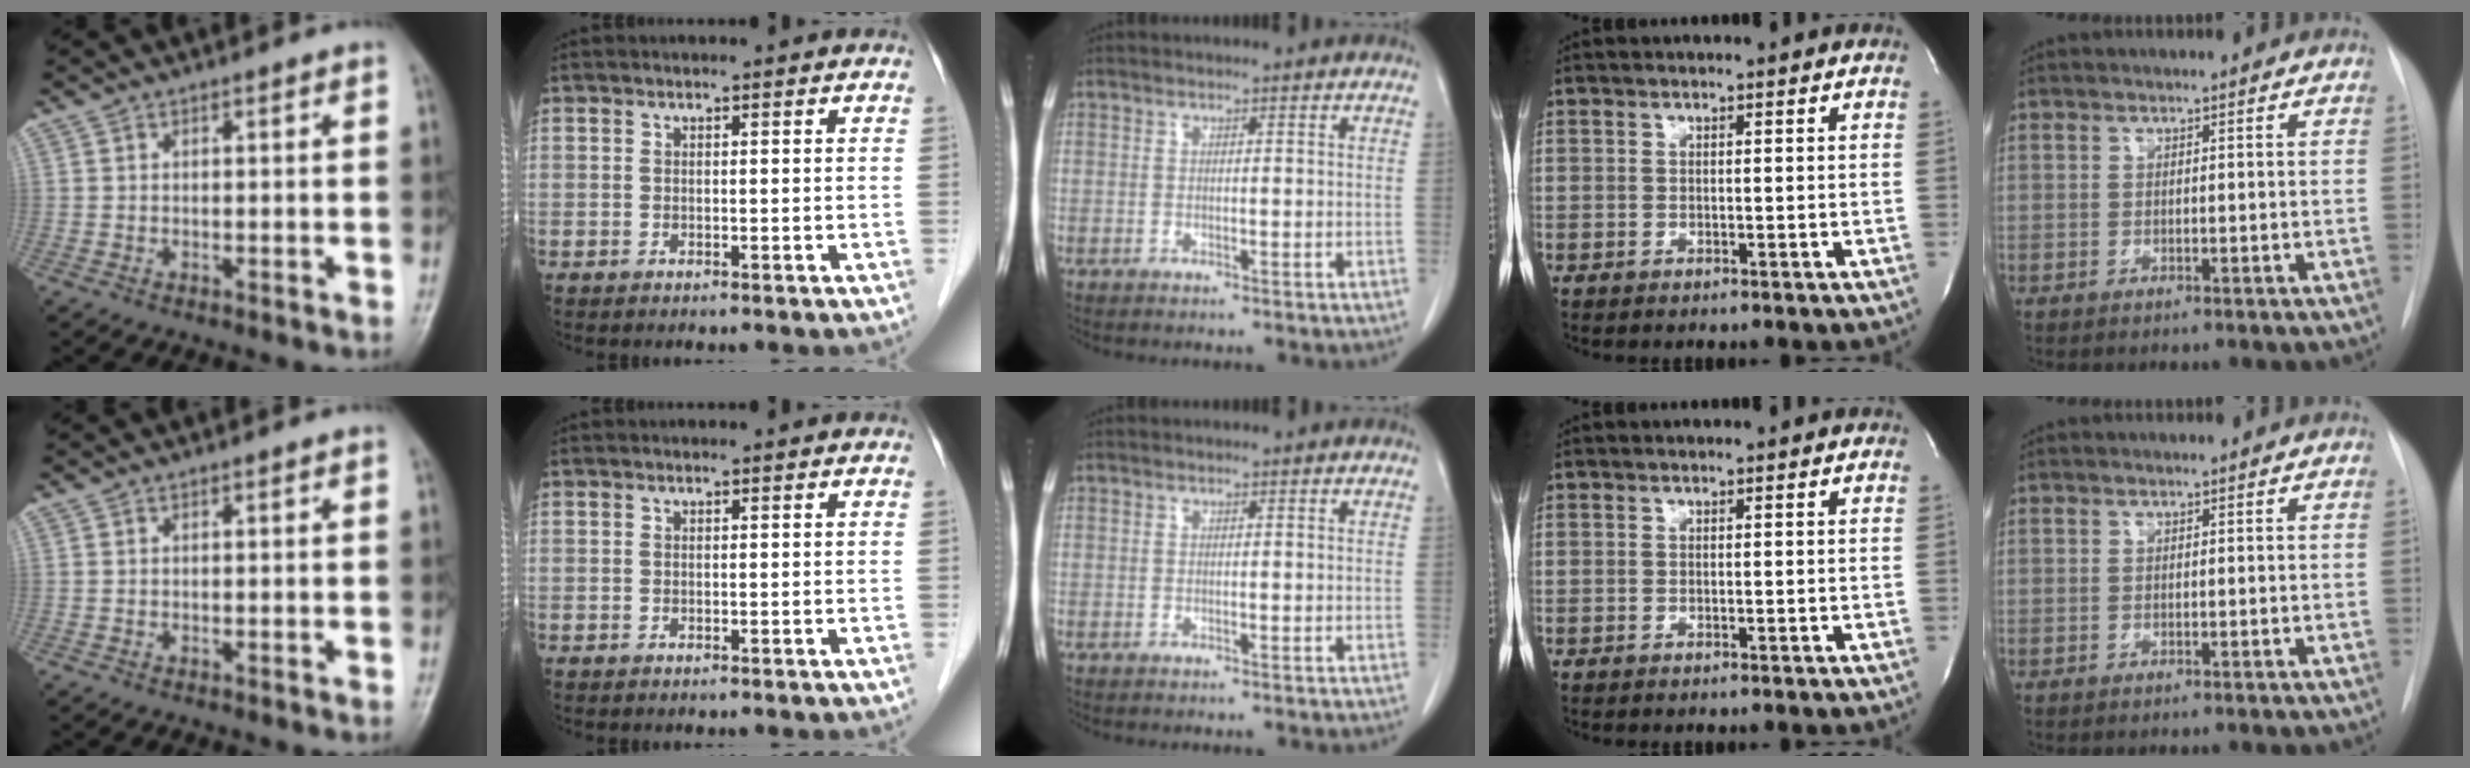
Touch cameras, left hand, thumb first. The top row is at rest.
{}